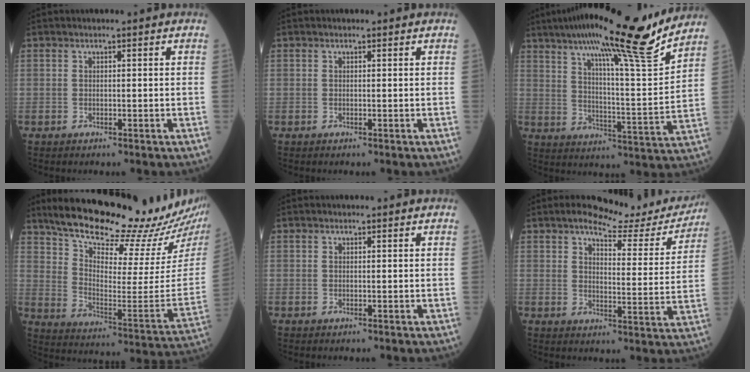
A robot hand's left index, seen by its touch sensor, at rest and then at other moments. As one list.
[{"total": 0.0}, {"total": 21.1, "force": [17.1, -0.2, 12.3], "torque": [-0.189, -0.014, 0.246]}, {"total": 24.8, "force": [21.8, 2.9, 11.4], "torque": [-0.188, -0.071, 0.306]}, {"total": 0.0}, {"total": 11.6, "force": [10.9, 2.2, 3.3], "torque": [-0.036, -0.021, 0.129]}]